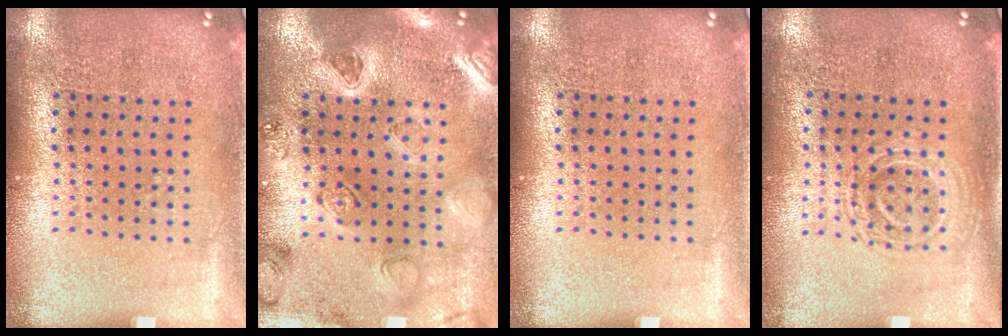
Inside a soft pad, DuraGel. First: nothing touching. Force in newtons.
{"total": 2.3, "press": 2.3, "slide": 0.3}
{"total": 0.0}
{"total": 1.4, "press": 1.3, "slide": 0.4}